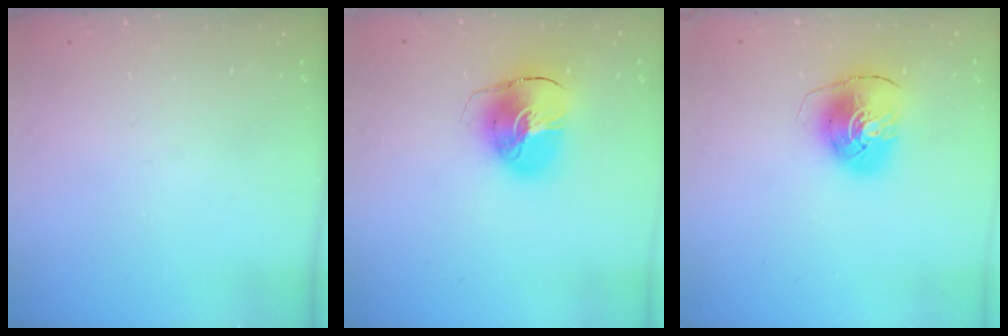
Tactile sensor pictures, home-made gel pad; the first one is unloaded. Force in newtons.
{"total": 11.2, "press": 11.0, "slide": 1.7}
{"total": 9.3, "press": 9.2, "slide": 1.1}